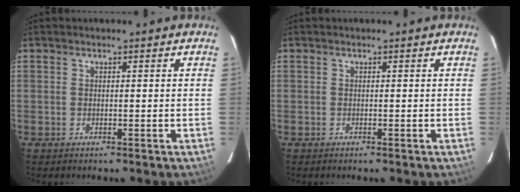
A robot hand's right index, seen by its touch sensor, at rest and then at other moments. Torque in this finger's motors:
{"motor_torque": [-0.03, -0.02, 0.01, 0.00]}